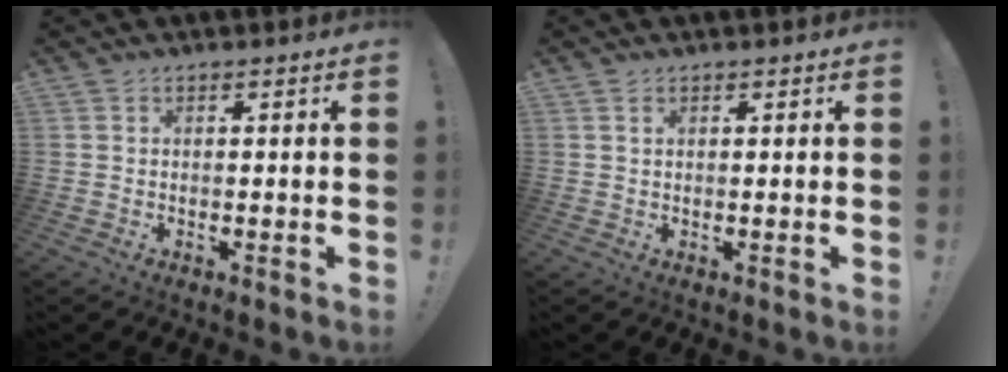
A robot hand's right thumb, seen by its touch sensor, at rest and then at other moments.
{"total": 1.0, "force": [0.5, 0.3, 0.7], "torque": [-0.012, 0.000, 0.009]}